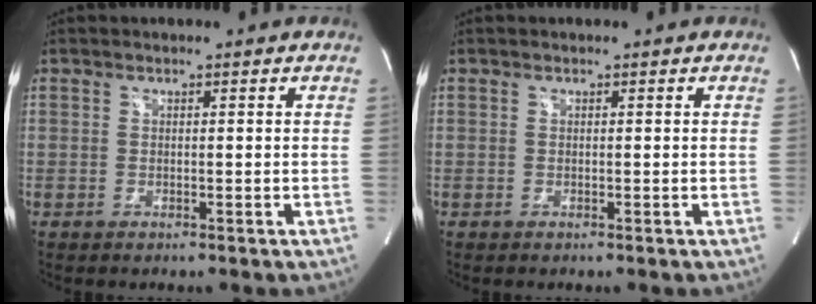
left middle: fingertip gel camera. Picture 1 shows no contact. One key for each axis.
{"total": 0.0}